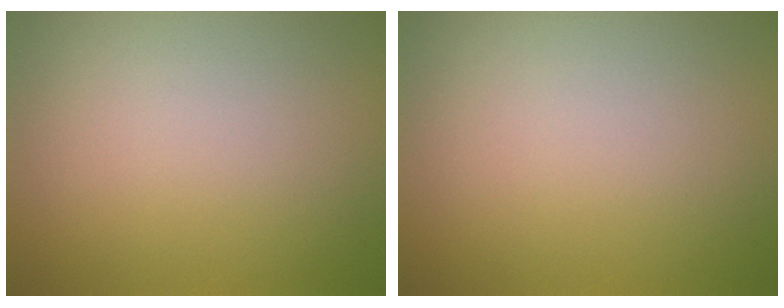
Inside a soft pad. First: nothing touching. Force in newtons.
{"total": 0.0}